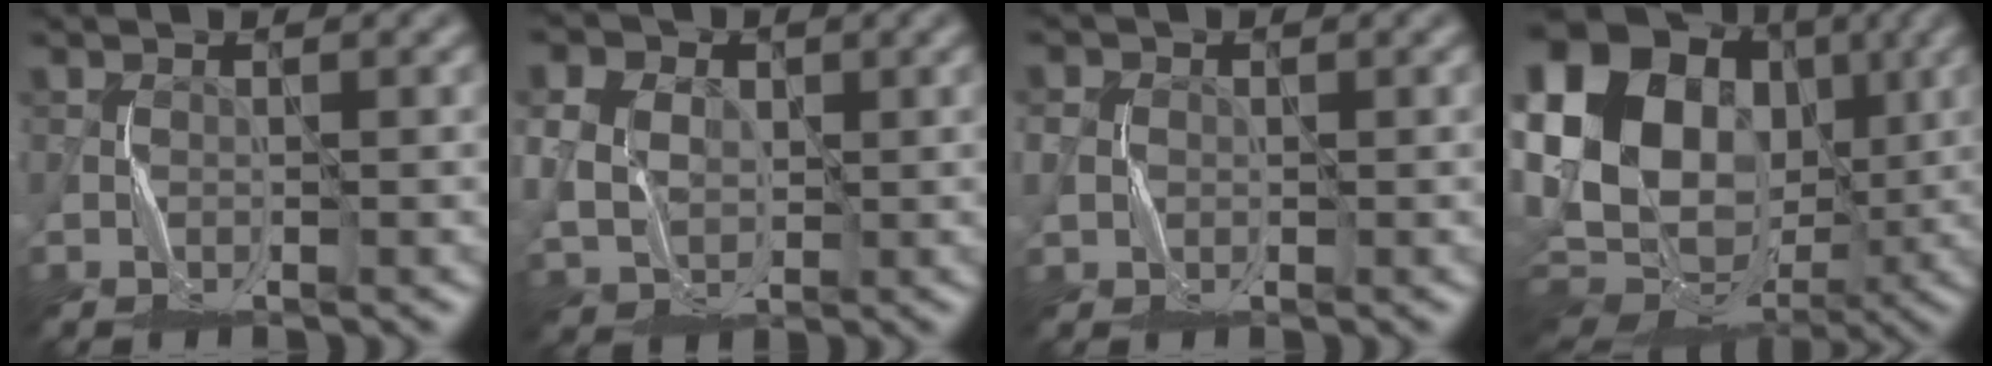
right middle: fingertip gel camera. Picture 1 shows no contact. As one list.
[{"total": 11.5, "force": [3.9, 9.2, 5.7], "torque": [-0.132, 0.031, 0.051]}, {"total": 2.1, "force": [0.0, 2.0, 0.8], "torque": [-0.023, 0.003, -0.002]}, {"total": 22.6, "force": [3.3, 17.7, 13.6], "torque": [-0.273, 0.037, 0.032]}]